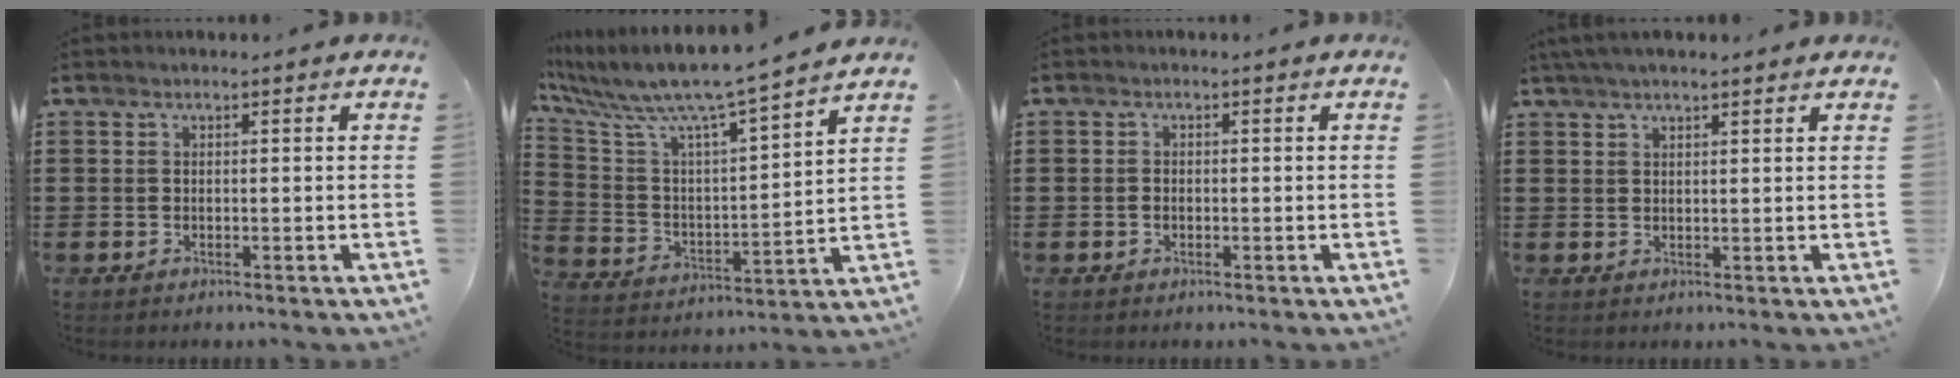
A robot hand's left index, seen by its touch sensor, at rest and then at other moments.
{"total": 8.4, "force": [7.3, -0.1, 4.1], "torque": [-0.115, -0.062, 0.116]}
{"total": 1.0, "force": [-0.3, 0.6, 0.7], "torque": [-0.015, 0.002, -0.006]}
{"total": 2.7, "force": [2.1, 0.5, 1.6], "torque": [-0.036, 0.006, 0.038]}